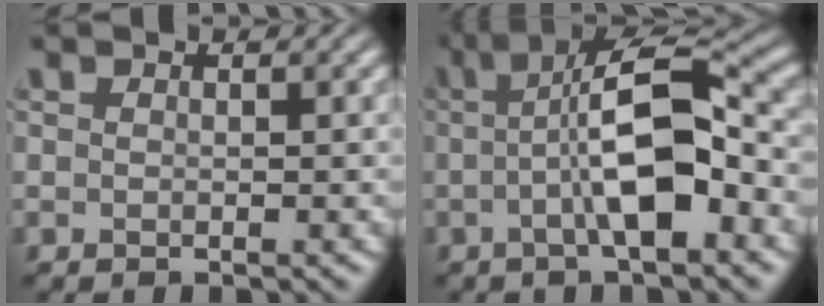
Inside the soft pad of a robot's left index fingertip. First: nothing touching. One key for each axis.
{"total": 8.8, "fx": -1.1, "fy": 2.6, "fz": 8.3, "tx": -0.137, "ty": 0.018, "tz": -0.024}